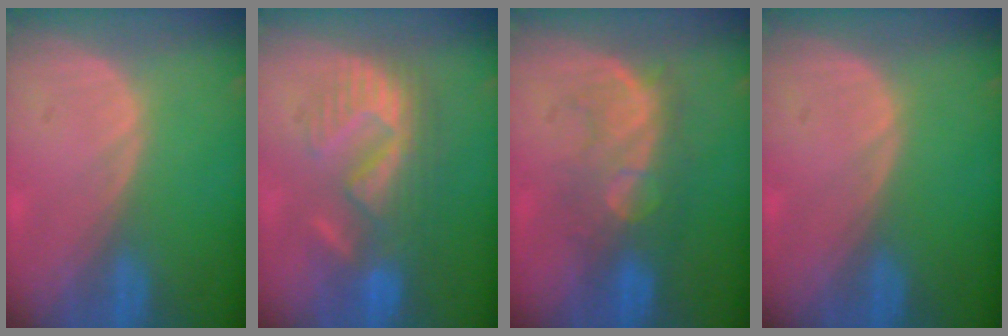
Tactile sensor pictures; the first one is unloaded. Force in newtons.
{"total": 8.8, "press": 8.7, "slide": 1.4}
{"total": 7.8, "press": 7.7, "slide": 1.2}
{"total": 0.0}